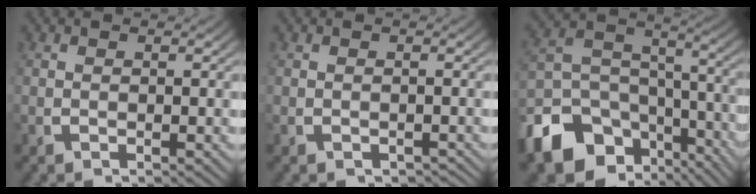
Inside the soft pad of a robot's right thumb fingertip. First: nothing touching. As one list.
[{"total": 1.5, "force": [-1.4, 0.4, 0.3], "torque": [-0.003, 0.000, -0.016]}, {"total": 13.4, "force": [-7.5, 8.6, 6.9], "torque": [-0.120, -0.044, -0.115]}]